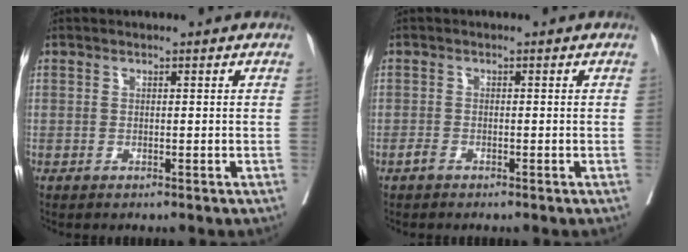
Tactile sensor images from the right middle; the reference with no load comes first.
{"total": 0.9, "force": [-0.7, 0.3, 0.4], "torque": [-0.011, 0.000, -0.013]}